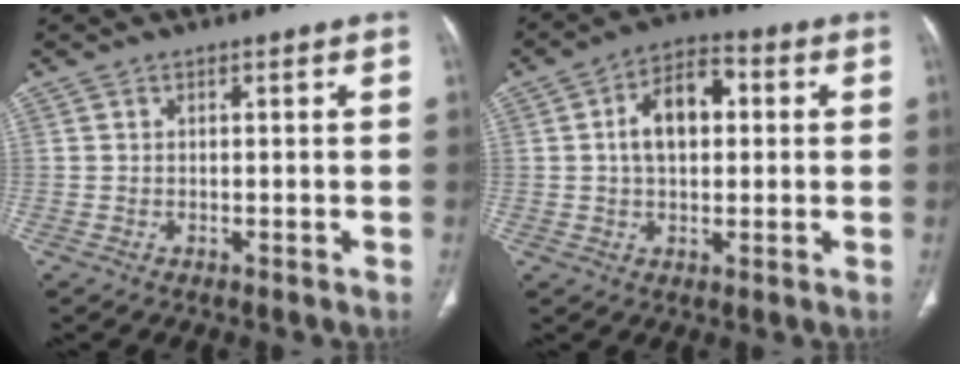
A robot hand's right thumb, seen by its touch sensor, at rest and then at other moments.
{"total": 10.0, "force": [1.4, 6.0, 7.9], "torque": [-0.123, 0.021, 0.018]}